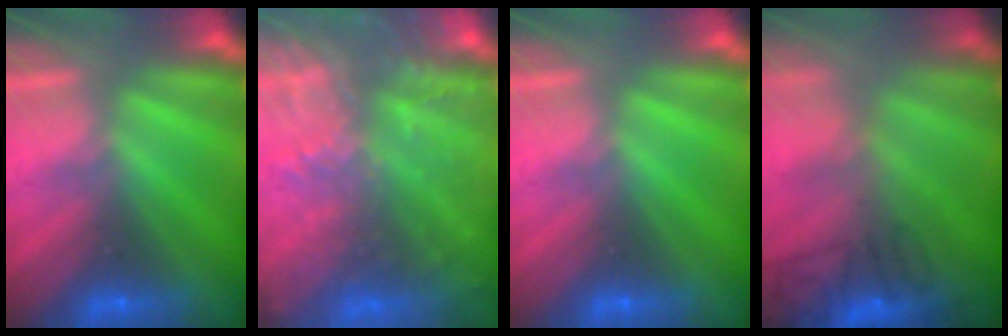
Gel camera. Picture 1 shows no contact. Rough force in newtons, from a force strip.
{"total": 7.1}
{"total": 0.0}
{"total": 9.0}